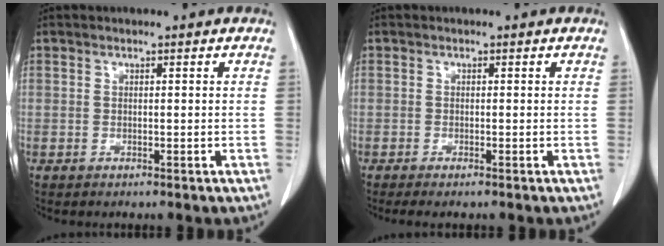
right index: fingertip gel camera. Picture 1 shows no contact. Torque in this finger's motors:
{"motor_torque": [-0.07, 0.09, 0.07, 0.03]}